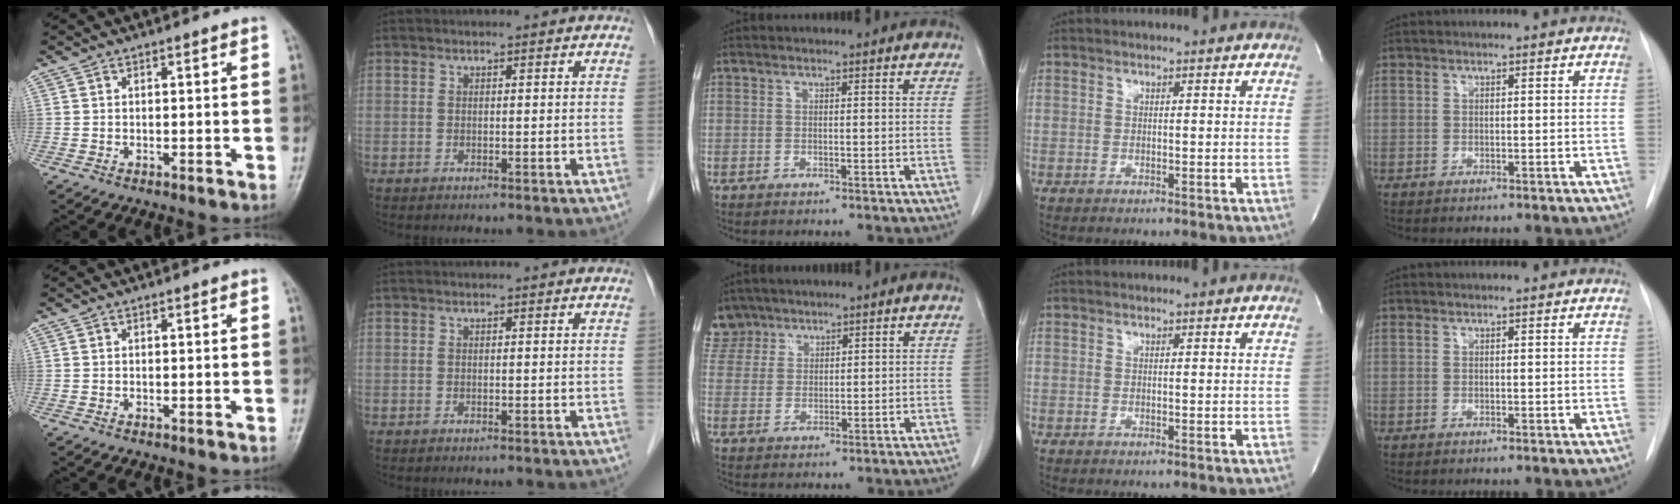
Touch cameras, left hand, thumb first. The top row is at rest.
{"middle": {"total": 5.0, "force": [4.1, 2.8, -0.5], "torque": [0.020, 0.005, 0.082]}}